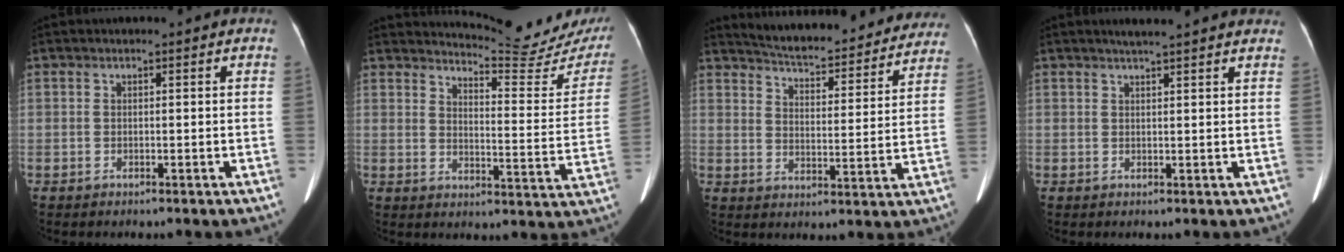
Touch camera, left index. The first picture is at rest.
{"total": 16.7, "force": [16.3, 0.6, 3.4], "torque": [-0.045, -0.104, 0.183]}
{"total": 24.3, "force": [22.3, 5.0, 8.0], "torque": [-0.117, -0.031, 0.280]}
{"total": 8.7, "force": [7.7, 0.7, 4.1], "torque": [-0.054, 0.025, 0.086]}